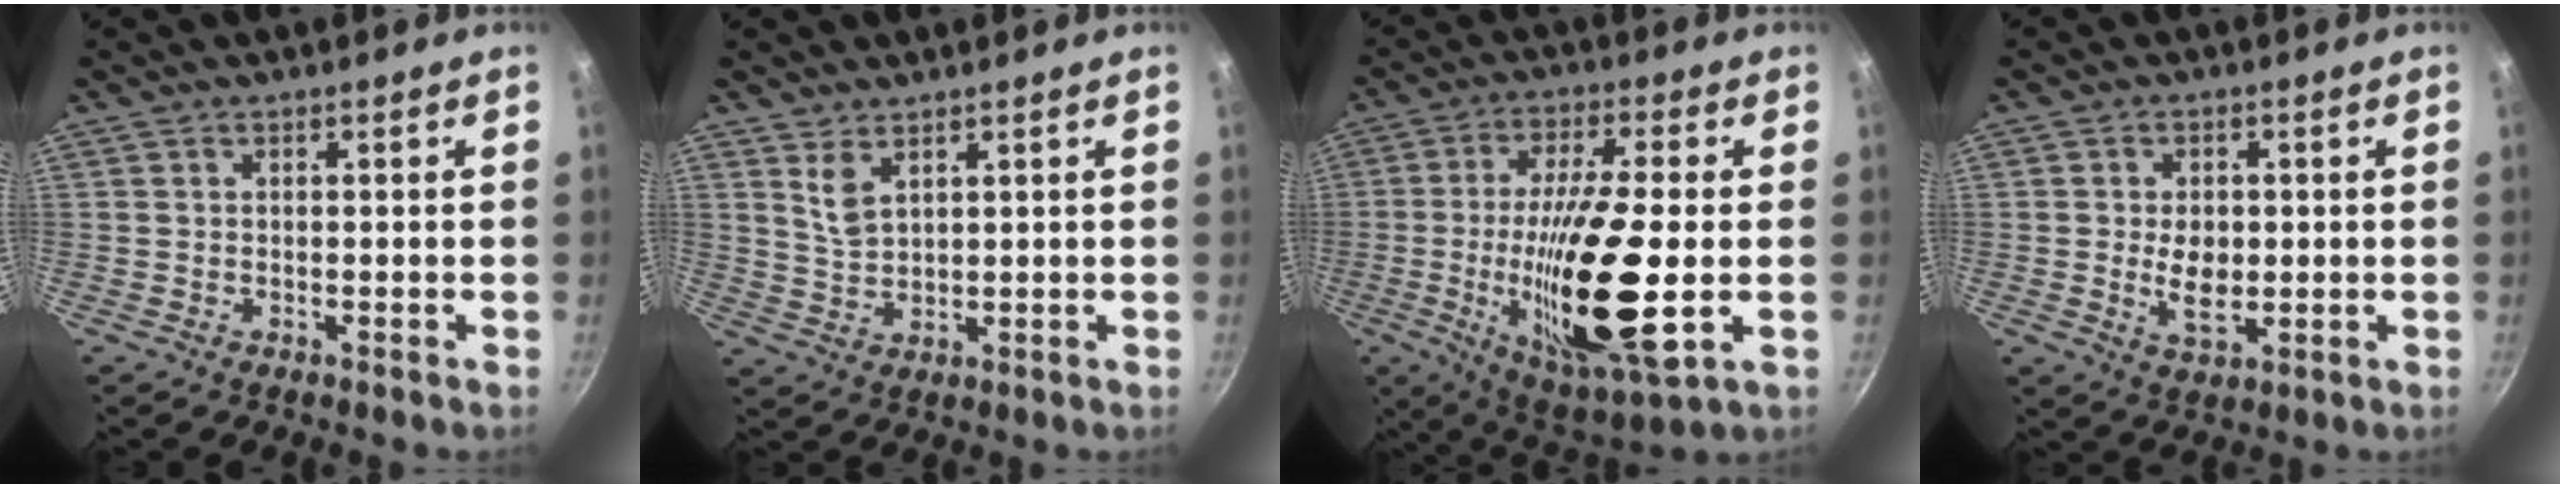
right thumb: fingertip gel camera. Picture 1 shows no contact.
{"total": 4.2, "force": [2.5, 2.0, 2.7], "torque": [-0.049, -0.022, 0.055]}
{"total": 22.4, "force": [-3.0, 6.1, 21.3], "torque": [-0.379, 0.000, -0.048]}
{"total": 6.1, "force": [-0.2, 4.0, 4.6], "torque": [-0.067, -0.008, 0.002]}